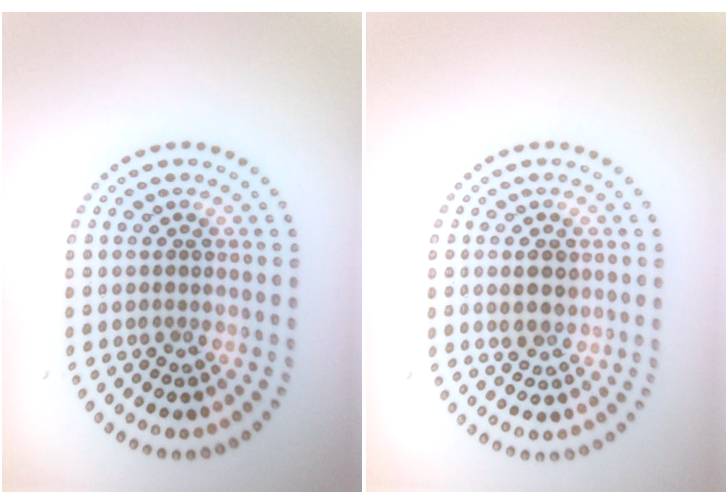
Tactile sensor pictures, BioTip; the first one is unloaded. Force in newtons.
{"total": 2.2, "press": 2.2, "slide": 0.4}